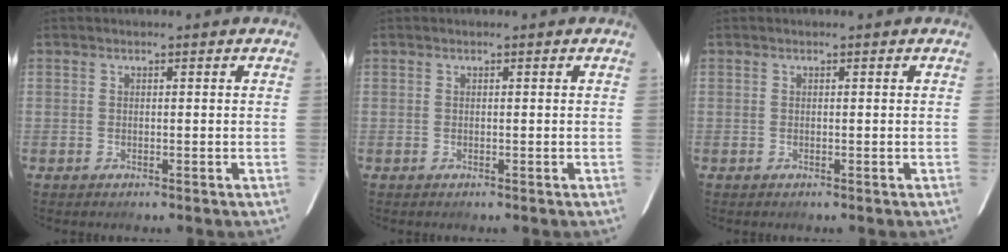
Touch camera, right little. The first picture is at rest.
{"total": 0.0}
{"total": 0.0}